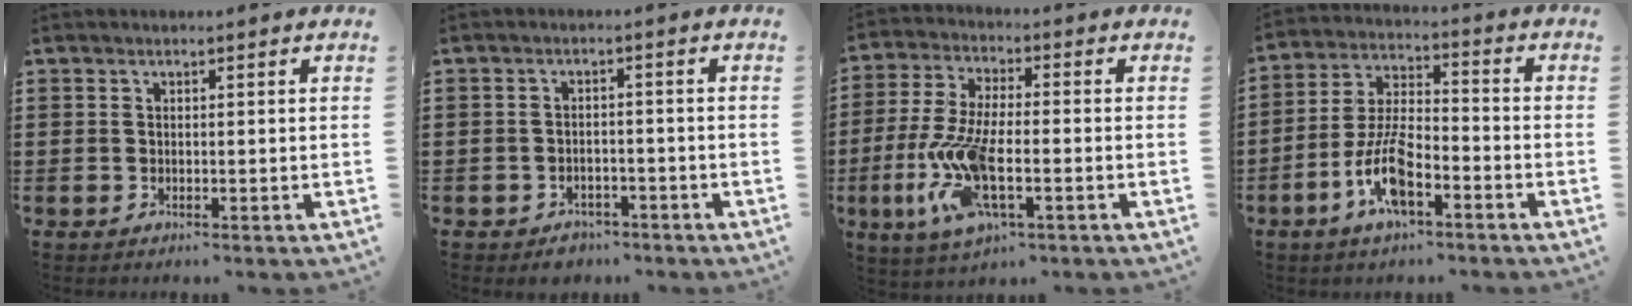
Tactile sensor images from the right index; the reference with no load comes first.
{"total": 2.4, "force": [-2.1, 1.1, 0.0], "torque": [-0.006, 0.005, -0.046]}
{"total": 11.3, "force": [-4.1, 4.0, 9.7], "torque": [-0.233, -0.019, -0.079]}
{"total": 8.9, "force": [-4.3, 3.4, 7.0], "torque": [-0.159, 0.000, -0.082]}